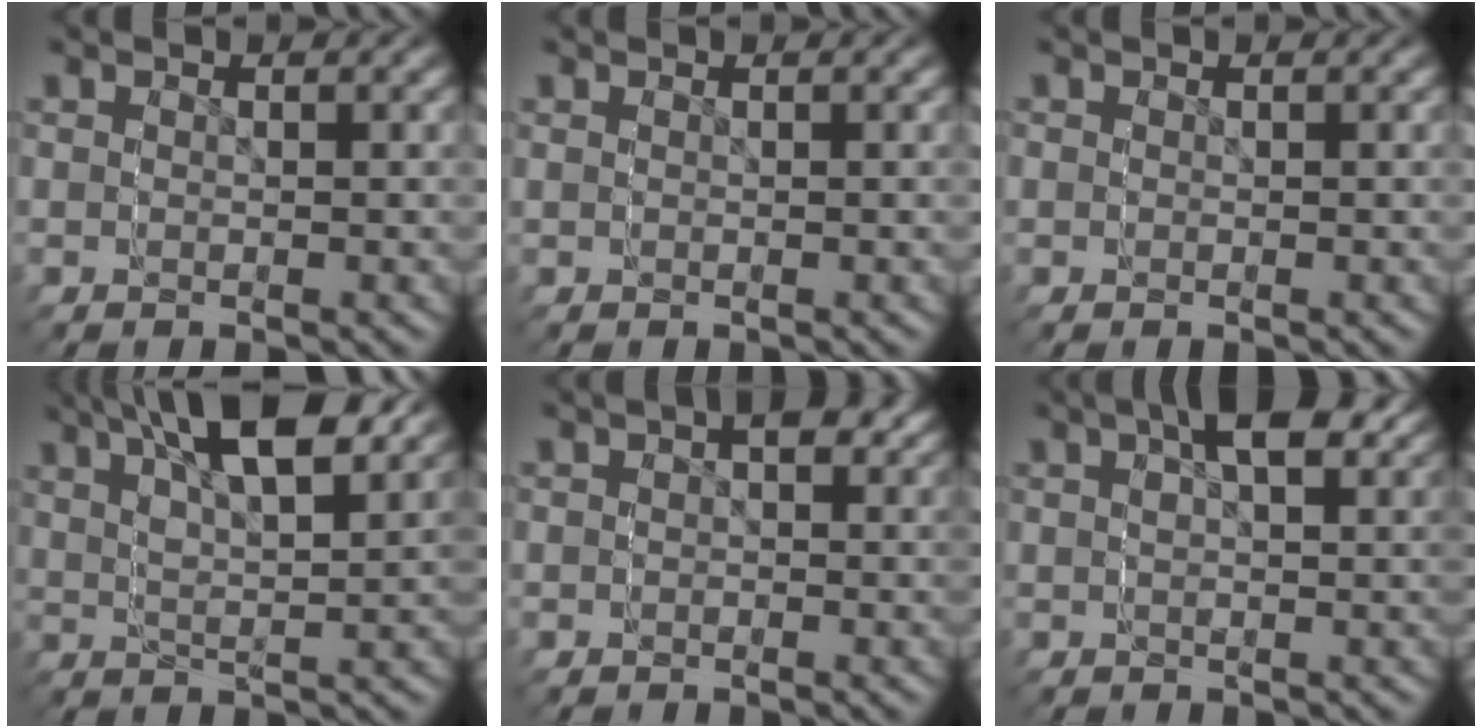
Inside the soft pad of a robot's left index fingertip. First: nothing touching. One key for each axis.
{"total": 0.0}
{"total": 0.7, "fx": 0.1, "fy": 0.7, "fz": 0.0, "tx": 0.000, "ty": -0.004, "tz": 0.002}
{"total": 7.0, "fx": 5.7, "fy": 1.4, "fz": 3.8, "tx": -0.072, "ty": 0.030, "tz": 0.073}
{"total": 2.5, "fx": 0.7, "fy": 1.8, "fz": 1.6, "tx": -0.023, "ty": -0.006, "tz": 0.010}
{"total": 2.4, "fx": 1.4, "fy": 0.8, "fz": 1.7, "tx": -0.020, "ty": 0.012, "tz": 0.015}